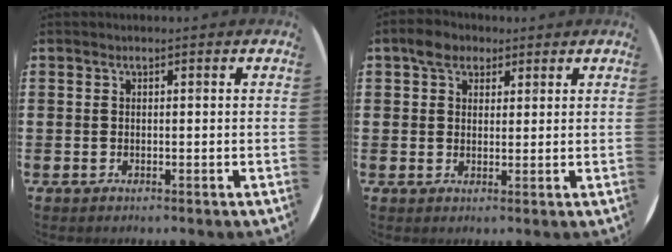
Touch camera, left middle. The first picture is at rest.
{"total": 3.6, "force": [2.6, 2.2, 1.0], "torque": [-0.020, 0.010, 0.047]}